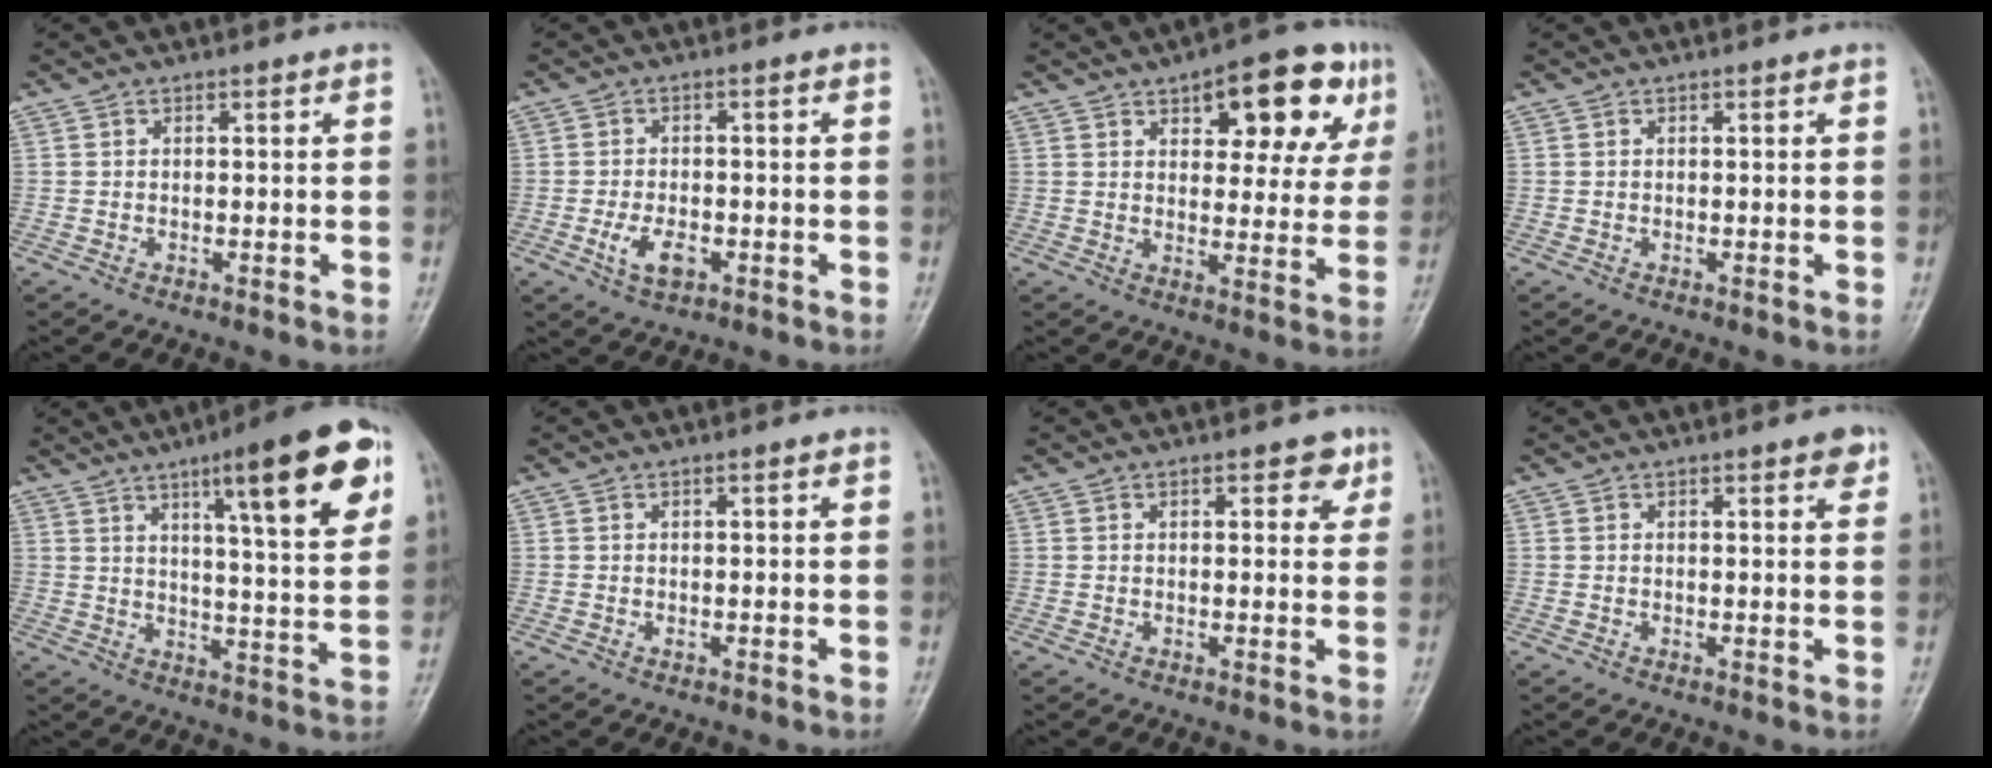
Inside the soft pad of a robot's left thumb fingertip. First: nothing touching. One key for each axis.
{"total": 5.1, "fx": -1.9, "fy": 2.7, "fz": 3.8, "tx": -0.071, "ty": 0.007, "tz": -0.030}
{"total": 15.5, "fx": 7.4, "fy": 6.9, "fz": 11.7, "tx": -0.105, "ty": -0.010, "tz": 0.094}
{"total": 0.0}
{"total": 18.1, "fx": 8.8, "fy": 3.3, "fz": 15.4, "tx": -0.200, "ty": -0.030, "tz": 0.124}
{"total": 0.8, "fx": 0.1, "fy": 0.2, "fz": 0.7, "tx": -0.014, "ty": 0.005, "tz": 0.006}
{"total": 3.4, "fx": 1.7, "fy": 1.8, "fz": 2.3, "tx": -0.008, "ty": -0.005, "tz": 0.016}
{"total": 2.3, "fx": 1.4, "fy": 0.6, "fz": 1.7, "tx": -0.017, "ty": -0.005, "tz": 0.014}